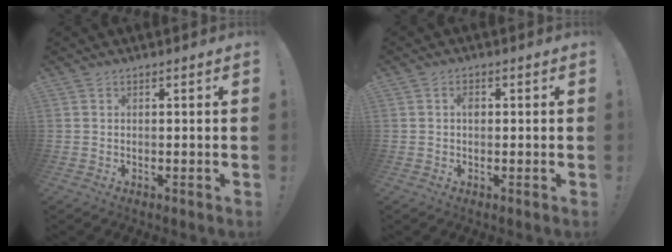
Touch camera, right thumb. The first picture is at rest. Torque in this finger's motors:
{"motor_torque": [0.52, 0.66, 0.30, -0.26, 0.00]}